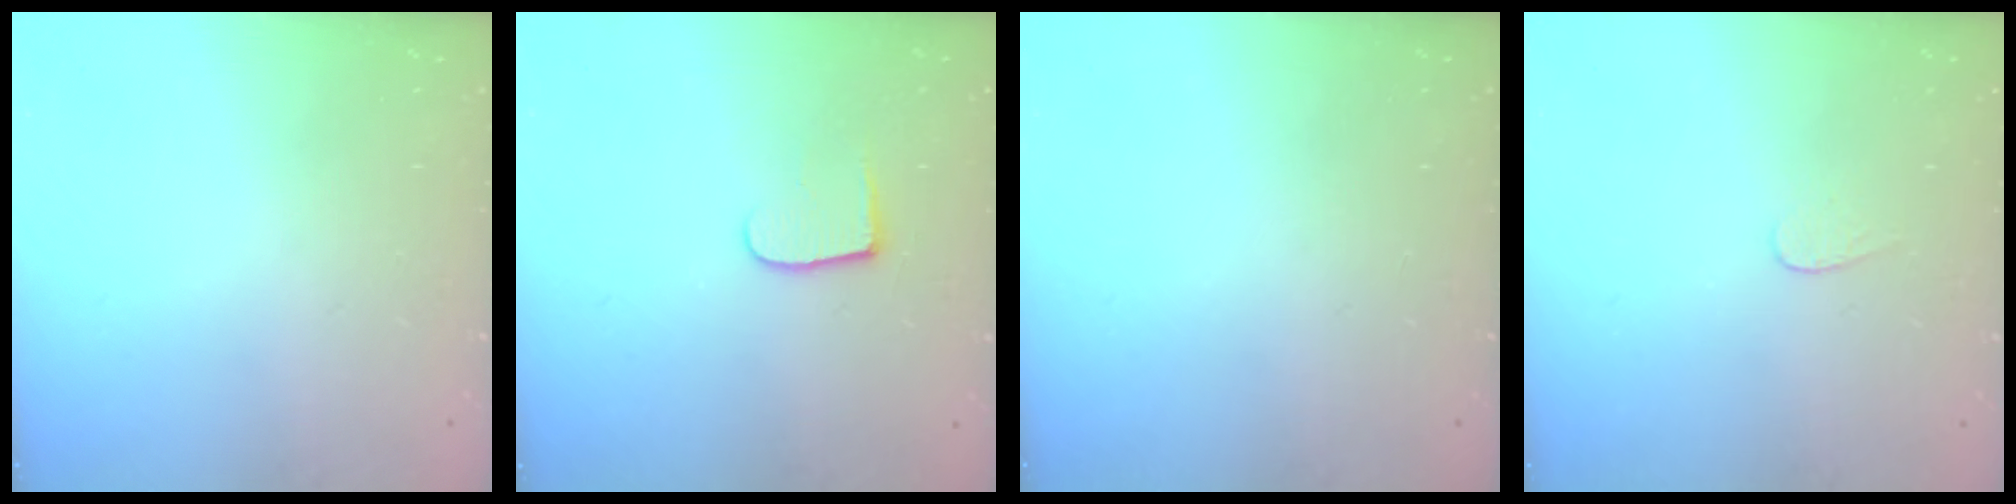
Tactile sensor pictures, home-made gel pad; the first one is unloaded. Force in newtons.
{"total": 6.6, "press": 6.6, "slide": 0.6}
{"total": 0.0}
{"total": 3.1, "press": 3.0, "slide": 0.3}